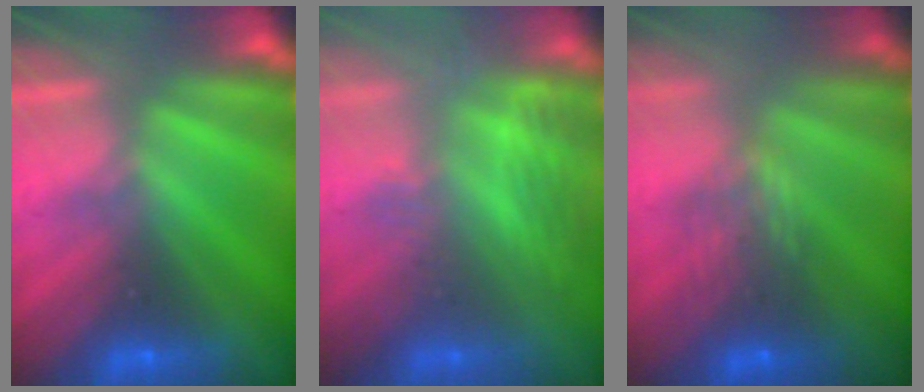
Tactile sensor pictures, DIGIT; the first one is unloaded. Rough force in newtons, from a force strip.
{"total": 2.8}
{"total": 8.1}